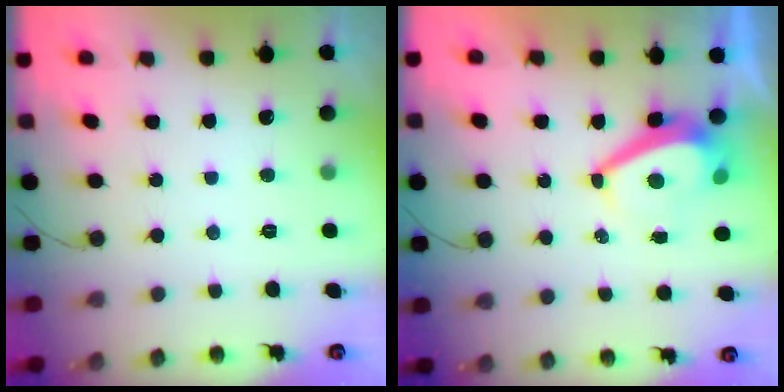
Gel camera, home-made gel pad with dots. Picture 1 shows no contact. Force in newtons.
{"total": 5.1, "press": 5.0, "slide": 0.6}